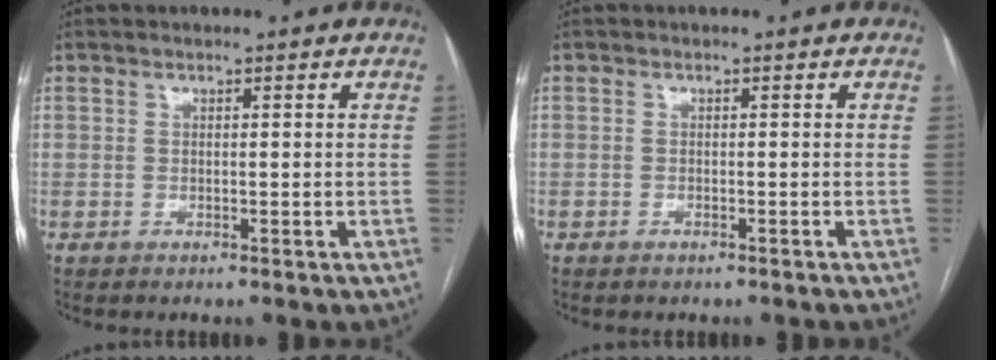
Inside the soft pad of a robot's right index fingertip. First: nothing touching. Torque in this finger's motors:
{"motor_torque": [0.23, -0.07, 0.06, -0.01]}